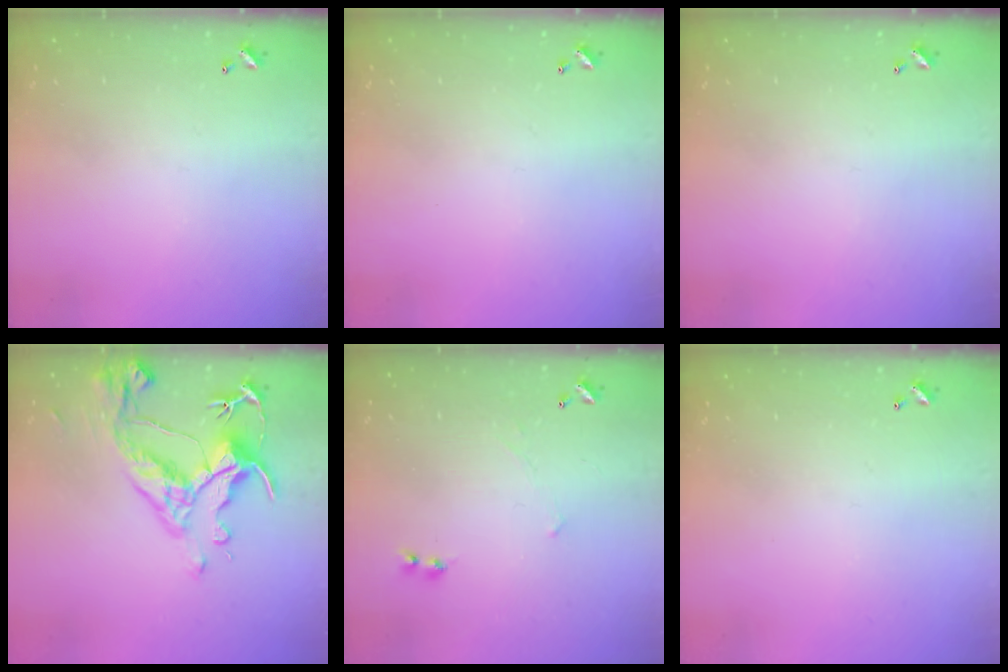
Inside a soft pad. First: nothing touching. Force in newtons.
{"total": 0.0}
{"total": 0.0}
{"total": 9.1, "press": 9.0, "slide": 1.6}
{"total": 2.3, "press": 2.3, "slide": 0.2}
{"total": 0.0}